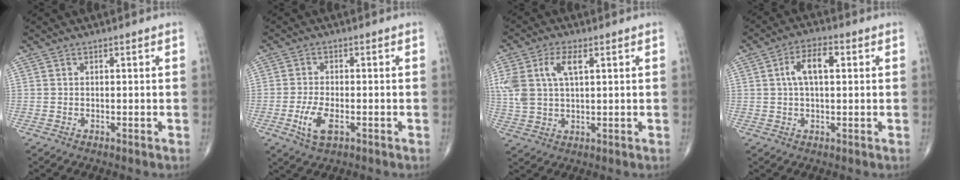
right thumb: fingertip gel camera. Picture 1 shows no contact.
{"total": 5.5, "force": [-2.0, 2.5, 4.5], "torque": [-0.095, 0.003, -0.032]}
{"total": 9.2, "force": [3.0, 4.6, 7.3], "torque": [-0.171, 0.010, 0.062]}
{"total": 6.7, "force": [1.4, 3.1, 5.7], "torque": [-0.108, 0.016, 0.023]}